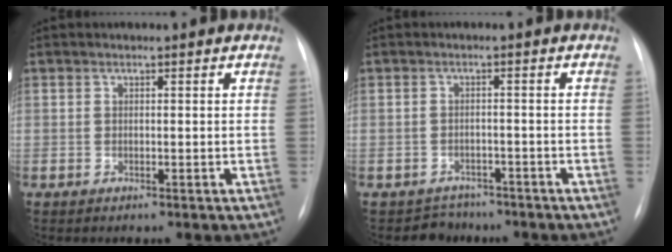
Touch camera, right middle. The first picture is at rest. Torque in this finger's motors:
{"motor_torque": [0.20, -0.21, -0.02, -0.01]}